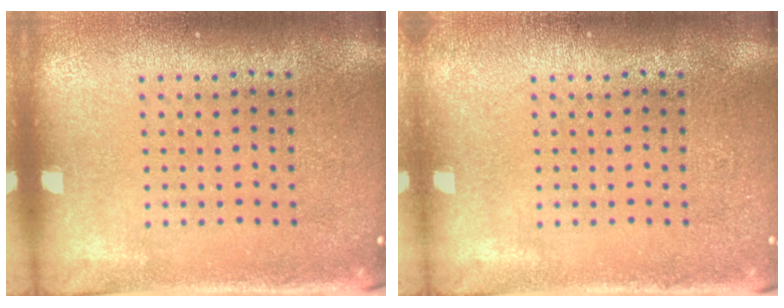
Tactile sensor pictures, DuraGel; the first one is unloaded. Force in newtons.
{"total": 0.6, "press": 0.6, "slide": 0.2}